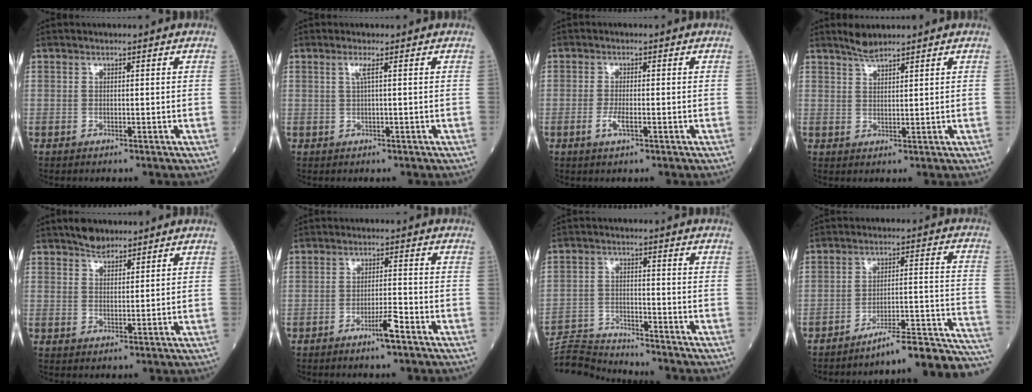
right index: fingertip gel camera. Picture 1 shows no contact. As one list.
[{"total": 1.4, "force": [0.4, -0.3, 1.3], "torque": [-0.032, 0.002, 0.008]}, {"total": 2.4, "force": [-0.8, 0.6, 2.2], "torque": [-0.048, -0.002, -0.015]}, {"total": 2.7, "force": [2.5, 0.1, 1.0], "torque": [-0.021, 0.002, 0.048]}, {"total": 3.4, "force": [2.9, 1.3, 1.0], "torque": [-0.016, 0.004, 0.050]}, {"total": 3.6, "force": [-2.3, -0.1, 2.8], "torque": [-0.049, -0.003, -0.041]}, {"total": 7.9, "force": [-7.8, -1.0, -0.5], "torque": [0.001, -0.002, -0.145]}, {"total": 17.1, "force": [-15.9, -0.2, 6.3], "torque": [-0.033, 0.038, -0.218]}]